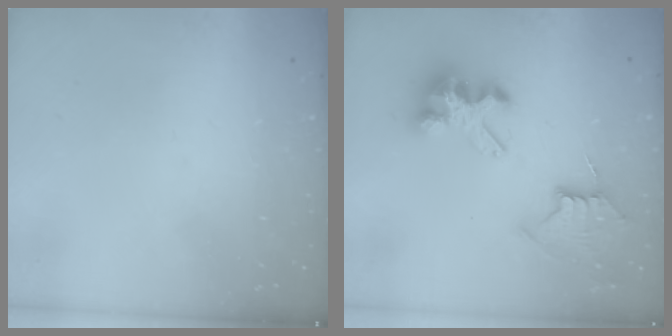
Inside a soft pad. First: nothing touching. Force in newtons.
{"total": 8.9, "press": 8.8, "slide": 0.7}